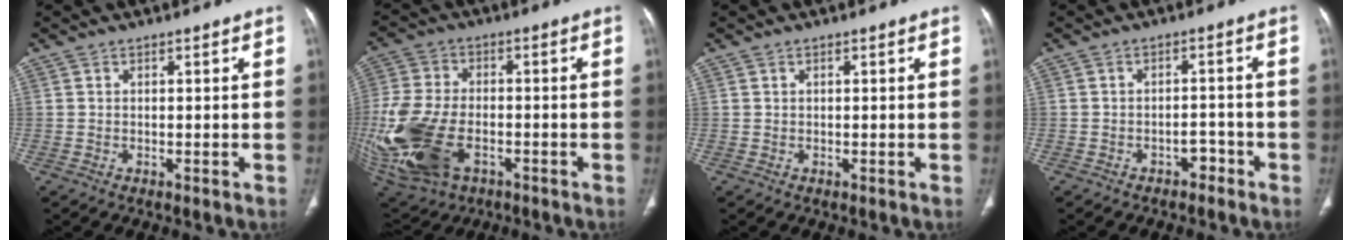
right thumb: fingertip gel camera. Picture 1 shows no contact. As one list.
[{"total": 21.3, "force": [-6.0, 12.9, 15.9], "torque": [-0.387, -0.009, -0.093]}, {"total": 0.0}, {"total": 3.1, "force": [-2.1, 1.9, 1.1], "torque": [-0.007, 0.024, -0.026]}]